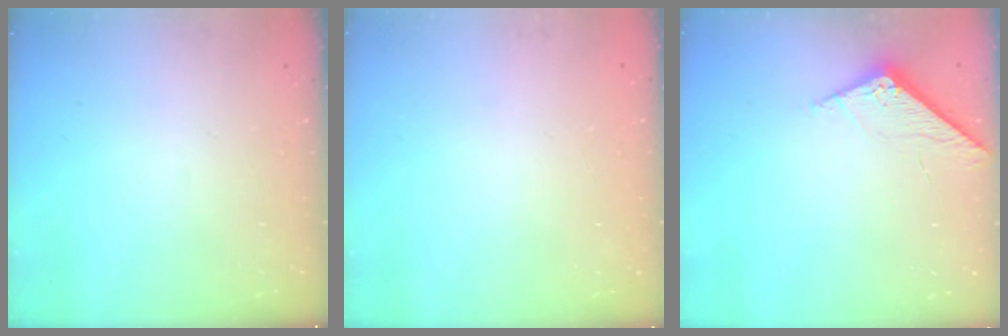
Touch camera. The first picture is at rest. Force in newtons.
{"total": 0.0}
{"total": 7.0, "press": 7.0, "slide": 0.5}